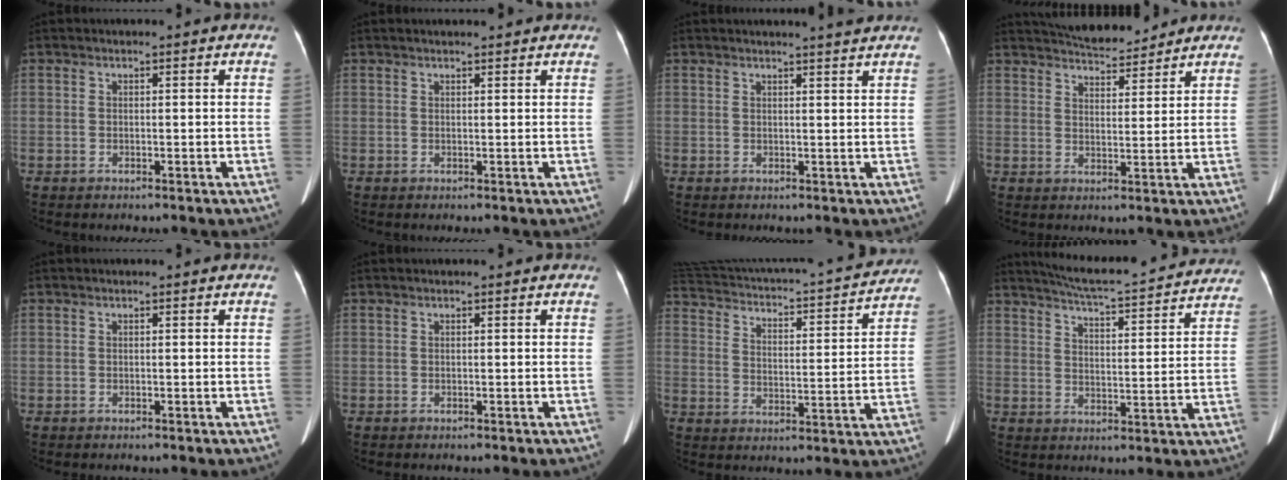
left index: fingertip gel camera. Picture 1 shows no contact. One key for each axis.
{"total": 3.9, "fx": 3.6, "fy": 0.4, "fz": 1.4, "tx": -0.019, "ty": 0.022, "tz": 0.044}
{"total": 5.0, "fx": 4.6, "fy": -0.9, "fz": 1.8, "tx": -0.024, "ty": 0.002, "tz": 0.046}
{"total": 8.6, "fx": 8.1, "fy": 1.4, "fz": 2.2, "tx": -0.043, "ty": 0.009, "tz": 0.125}
{"total": 0.0}
{"total": 0.0}
{"total": 19.3, "fx": 17.4, "fy": 2.2, "fz": 8.1, "tx": -0.140, "ty": -0.007, "tz": 0.242}
{"total": 21.3, "fx": 19.9, "fy": 2.1, "fz": 7.4, "tx": -0.118, "ty": -0.022, "tz": 0.252}